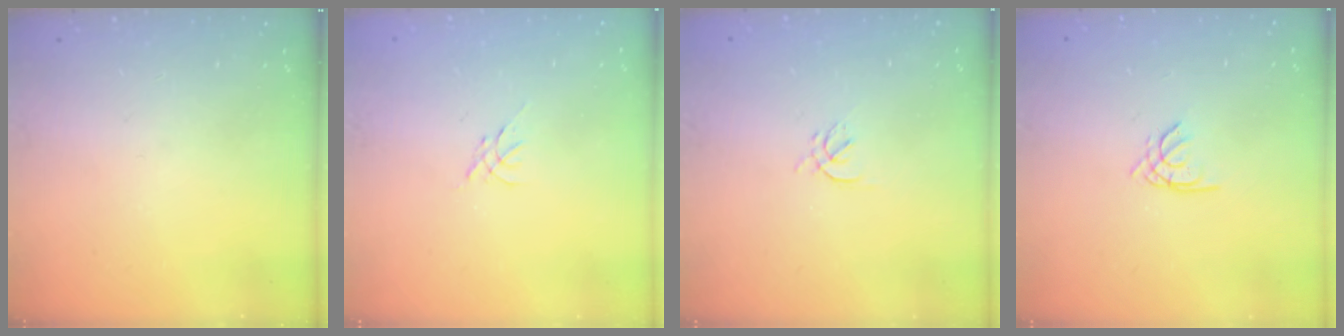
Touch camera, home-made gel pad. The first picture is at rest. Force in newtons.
{"total": 0.0}
{"total": 1.7, "press": 1.6, "slide": 0.6}
{"total": 1.2, "press": 1.1, "slide": 0.3}